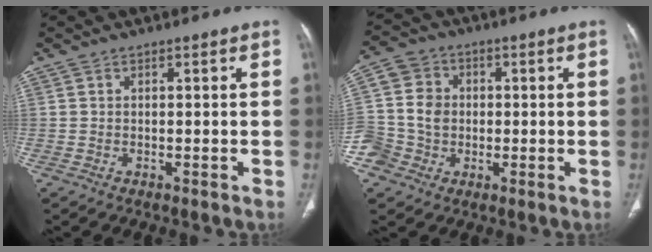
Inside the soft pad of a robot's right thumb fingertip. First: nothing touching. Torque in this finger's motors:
{"motor_torque": [1.00, 0.81, 0.80, -0.69, 0.14]}